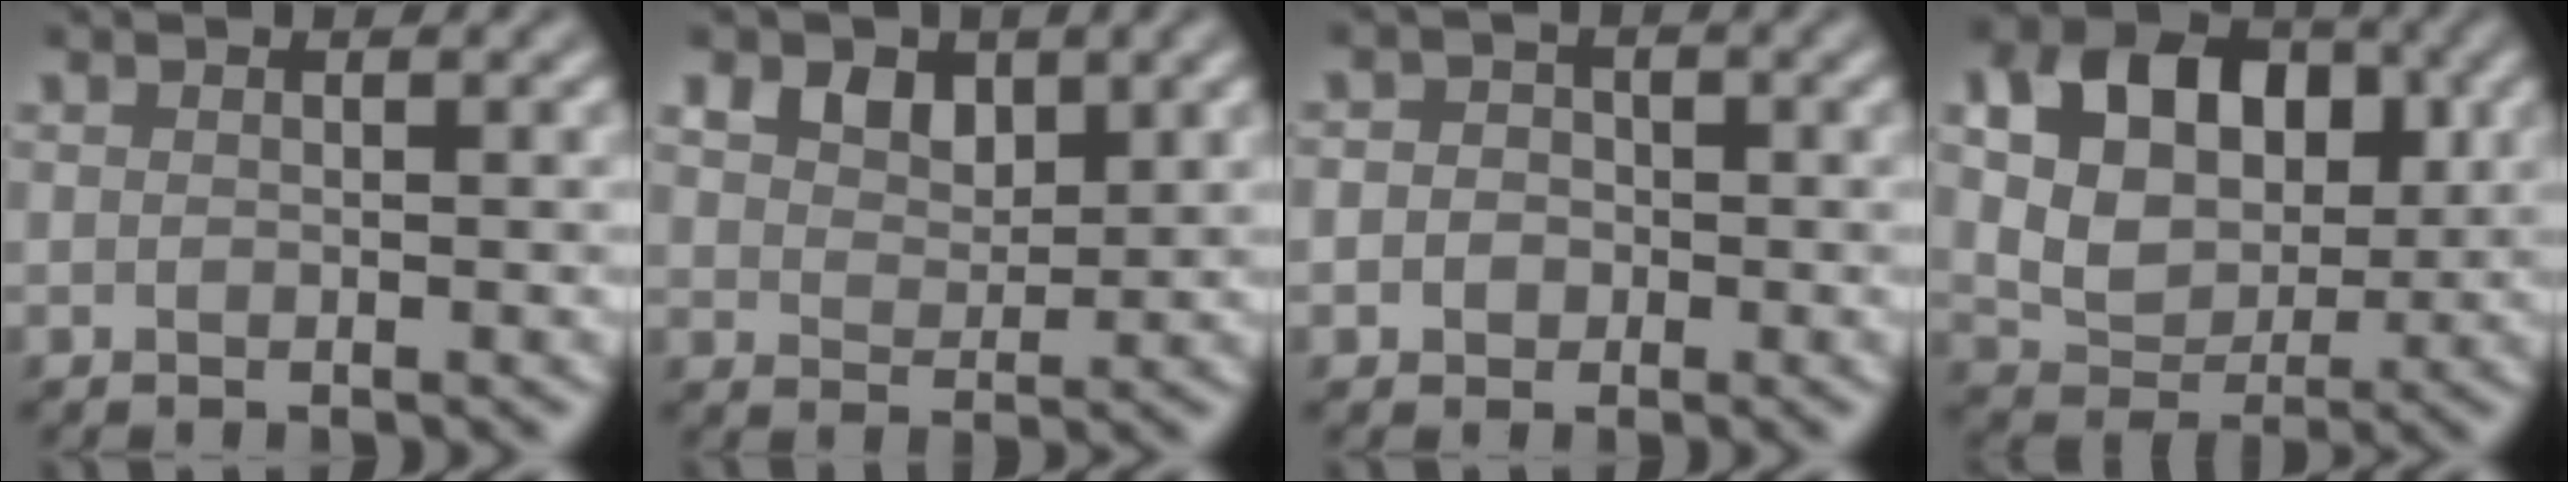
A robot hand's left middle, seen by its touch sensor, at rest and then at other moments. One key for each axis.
{"total": 4.2, "fx": 2.5, "fy": 2.7, "fz": 1.9, "tx": -0.054, "ty": -0.002, "tz": 0.044}
{"total": 2.9, "fx": -0.1, "fy": 2.7, "fz": 1.0, "tx": 0.012, "ty": 0.017, "tz": -0.033}
{"total": 10.2, "fx": 2.8, "fy": 7.5, "fz": 6.4, "tx": -0.114, "ty": 0.025, "tz": 0.041}